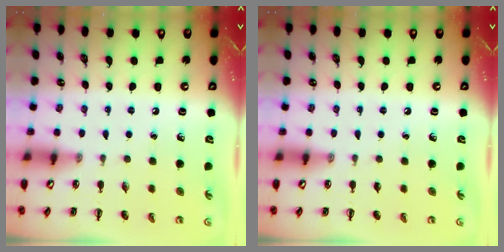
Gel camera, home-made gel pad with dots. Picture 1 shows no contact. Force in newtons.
{"total": 0.0}